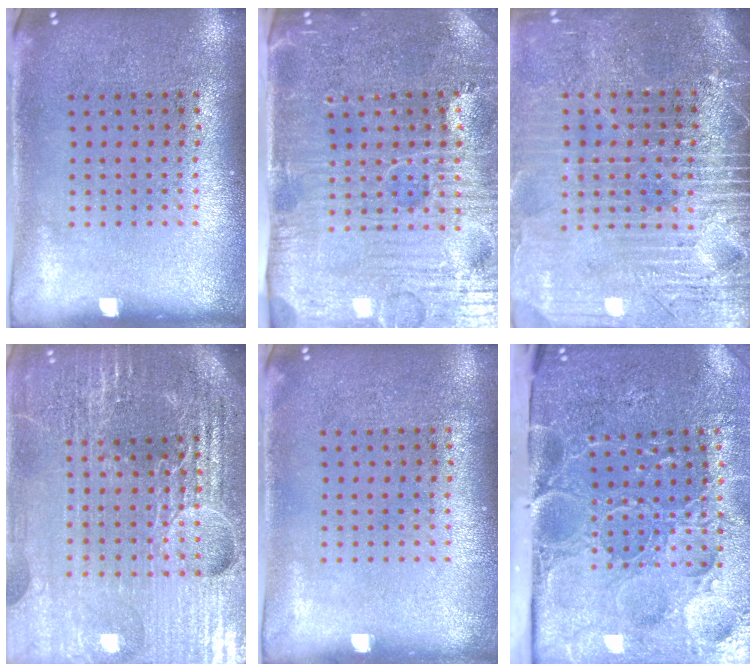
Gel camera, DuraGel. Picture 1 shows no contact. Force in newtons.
{"total": 4.9, "press": 4.4, "slide": 2.0}
{"total": 4.2, "press": 3.7, "slide": 1.9}
{"total": 6.2, "press": 5.5, "slide": 2.9}
{"total": 0.0}
{"total": 5.3, "press": 4.2, "slide": 3.2}